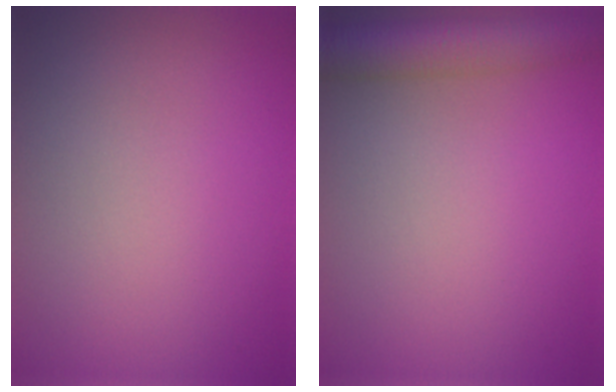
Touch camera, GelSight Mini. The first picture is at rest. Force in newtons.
{"total": 5.9, "press": 5.9, "slide": 0.4}